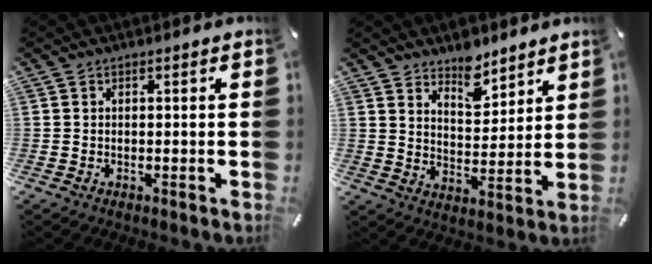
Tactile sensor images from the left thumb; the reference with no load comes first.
{"total": 8.1, "force": [6.8, 4.1, 1.4], "torque": [-0.015, -0.051, 0.127]}